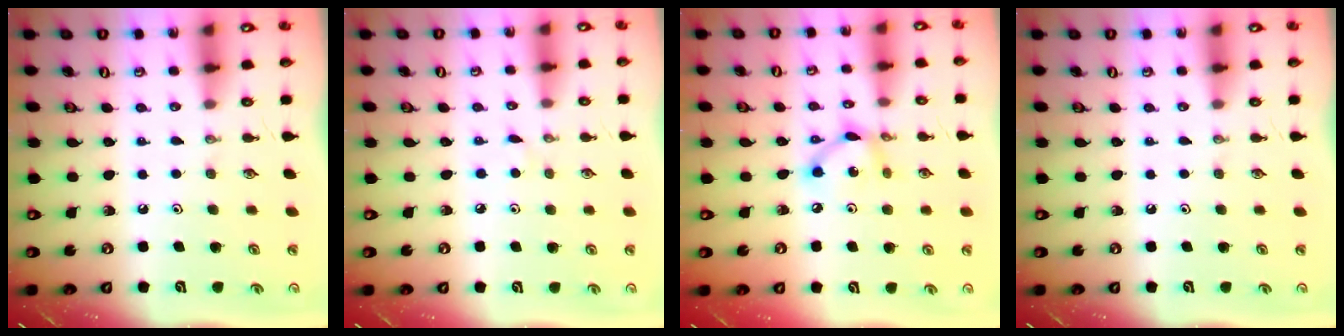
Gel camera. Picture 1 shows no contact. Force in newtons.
{"total": 2.1, "press": 2.1, "slide": 0.3}
{"total": 7.6, "press": 7.6, "slide": 0.4}
{"total": 0.0}